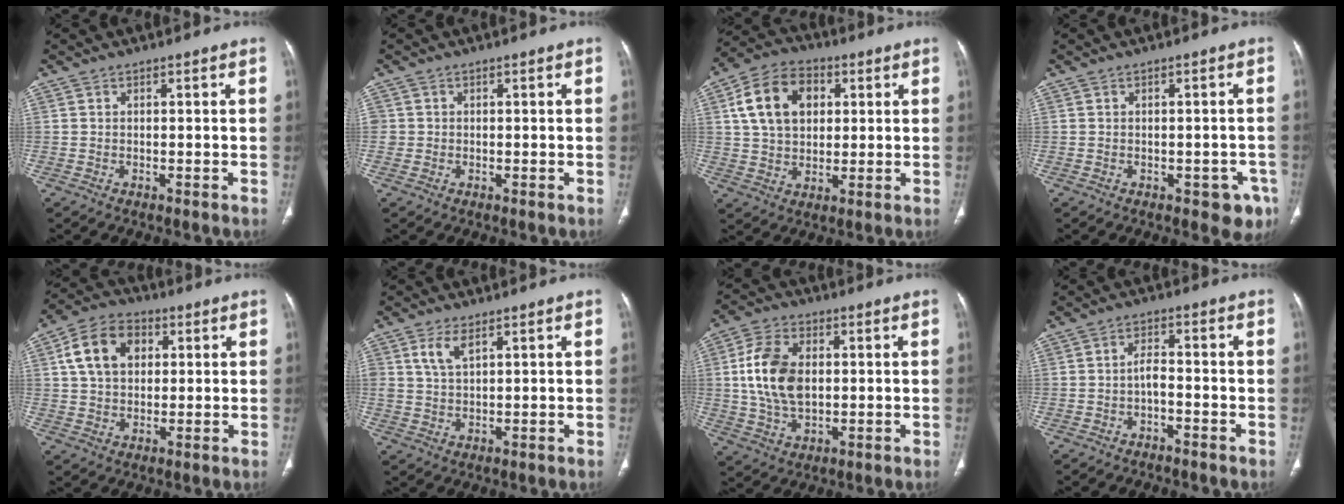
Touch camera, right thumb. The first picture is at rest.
{"total": 1.6, "force": [0.0, 1.6, 0.1], "torque": [0.009, 0.006, -0.001]}
{"total": 13.6, "force": [3.5, 9.8, 8.7], "torque": [-0.130, 0.008, 0.057]}
{"total": 5.0, "force": [-2.5, 3.0, 3.2], "torque": [-0.012, 0.009, -0.026]}
{"total": 11.3, "force": [3.0, 8.3, 7.1], "torque": [-0.107, 0.009, 0.045]}
{"total": 4.3, "force": [2.2, 2.1, 3.0], "torque": [-0.058, -0.007, 0.049]}
{"total": 12.3, "force": [1.2, 7.9, 9.3], "torque": [-0.173, 0.002, 0.026]}
{"total": 2.8, "force": [-1.5, 1.4, 1.8], "torque": [-0.028, 0.023, -0.028]}